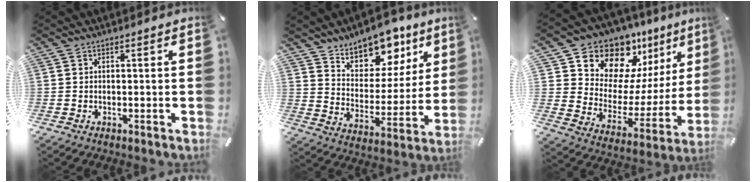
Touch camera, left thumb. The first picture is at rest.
{"total": 12.7, "force": [10.6, 6.4, 2.5], "torque": [-0.037, -0.104, 0.191]}
{"total": 14.7, "force": [12.8, 7.0, 2.0], "torque": [-0.040, -0.139, 0.224]}